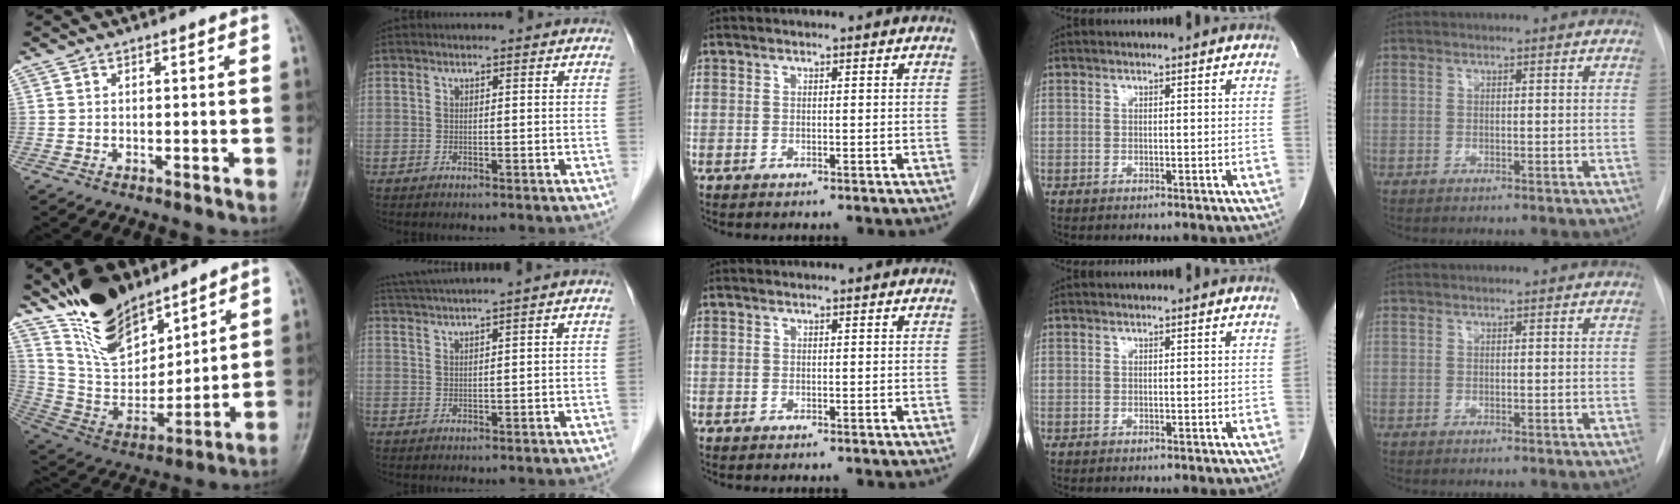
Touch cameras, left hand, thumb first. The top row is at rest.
{"thumb": {"total": 17.5, "force": [13.0, 8.1, 8.5], "torque": [-0.099, -0.076, 0.249]}, "index": {"total": 4.7, "force": [3.7, -1.4, 2.6], "torque": [-0.055, 0.014, 0.075]}}